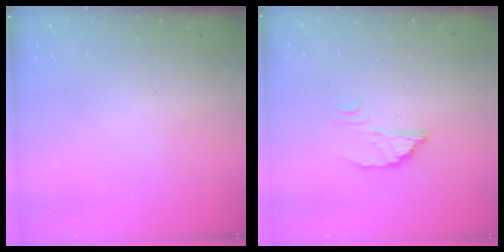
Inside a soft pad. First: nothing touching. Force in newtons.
{"total": 2.8, "press": 2.8, "slide": 0.2}